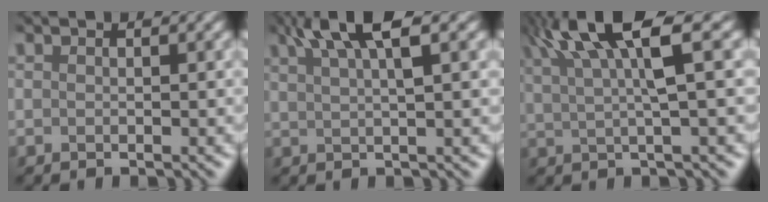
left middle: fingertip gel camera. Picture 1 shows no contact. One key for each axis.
{"total": 3.6, "fx": 2.7, "fy": -0.4, "fz": 2.4, "tx": -0.051, "ty": 0.016, "tz": 0.065}
{"total": 6.8, "fx": 3.6, "fy": 0.6, "fz": 5.8, "tx": -0.115, "ty": 0.026, "tz": 0.084}